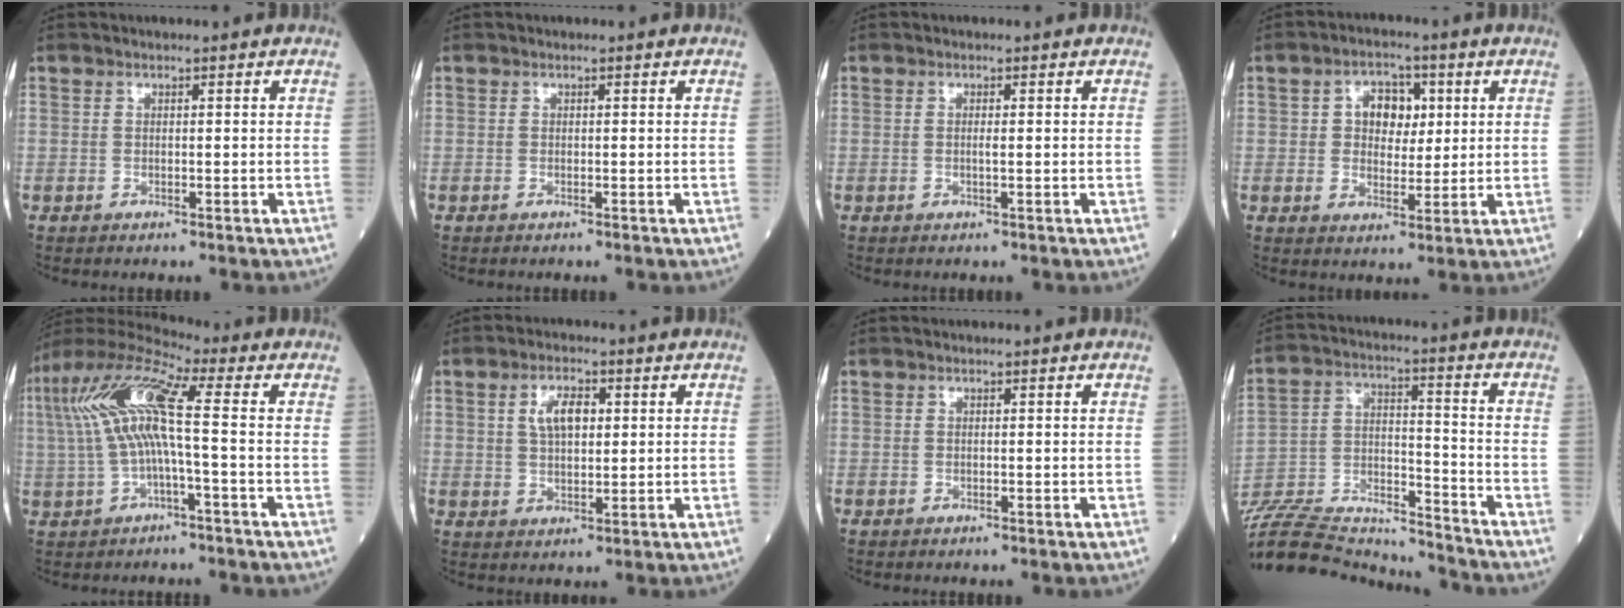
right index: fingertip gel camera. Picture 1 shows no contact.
{"total": 0.0}
{"total": 0.7, "force": [0.1, -0.1, 0.7], "torque": [-0.016, 0.000, 0.004]}
{"total": 6.0, "force": [1.5, 4.0, 4.2], "torque": [-0.063, 0.017, 0.027]}
{"total": 11.4, "force": [0.7, 1.4, 11.3], "torque": [-0.243, 0.036, 0.010]}
{"total": 5.3, "force": [1.5, 2.4, 4.4], "torque": [-0.084, 0.010, 0.030]}
{"total": 0.0}
{"total": 23.5, "force": [-22.3, 3.4, 6.8], "torque": [-0.183, -0.008, -0.365]}